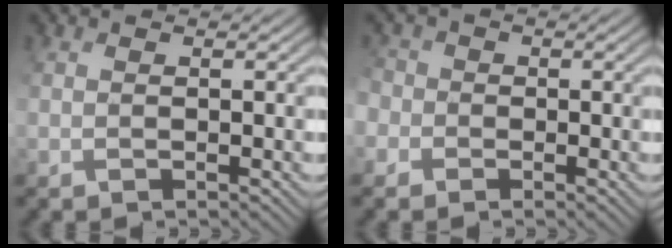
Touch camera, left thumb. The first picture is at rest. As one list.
[{"total": 2.7, "force": [-1.3, 2.4, -0.1], "torque": [-0.004, 0.000, -0.039]}]